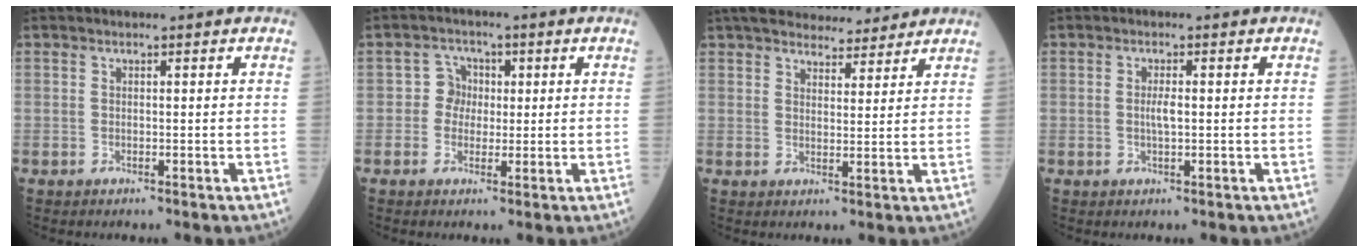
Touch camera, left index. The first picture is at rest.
{"total": 3.4, "force": [0.1, 3.3, 0.9], "torque": [-0.009, 0.007, -0.003]}
{"total": 12.4, "force": [11.2, 3.2, 4.3], "torque": [-0.054, 0.017, 0.160]}
{"total": 1.7, "force": [-0.2, 0.3, 1.7], "torque": [-0.035, -0.003, -0.003]}